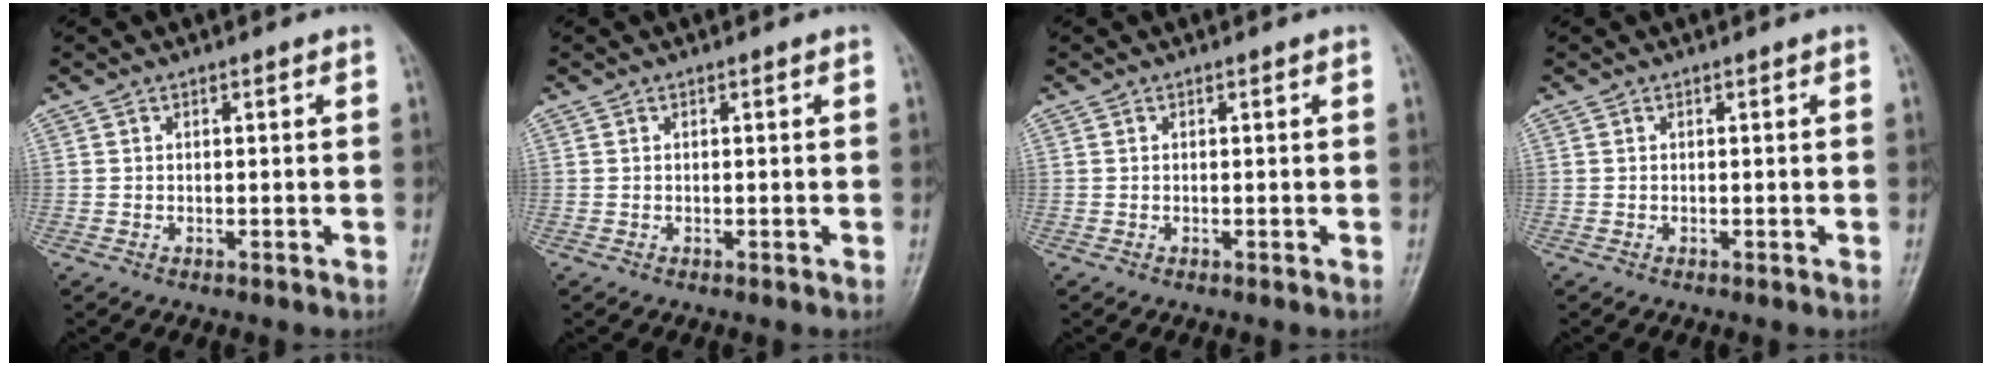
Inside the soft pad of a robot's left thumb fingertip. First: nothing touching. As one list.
[{"total": 0.0}, {"total": 0.0}, {"total": 0.0}]